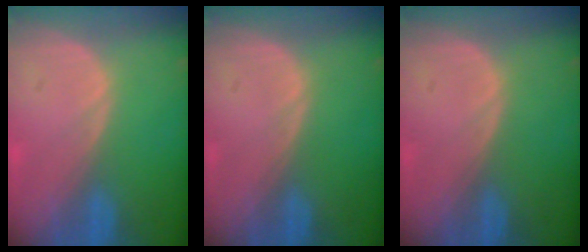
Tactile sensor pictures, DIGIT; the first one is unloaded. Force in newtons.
{"total": 0.0}
{"total": 0.0}